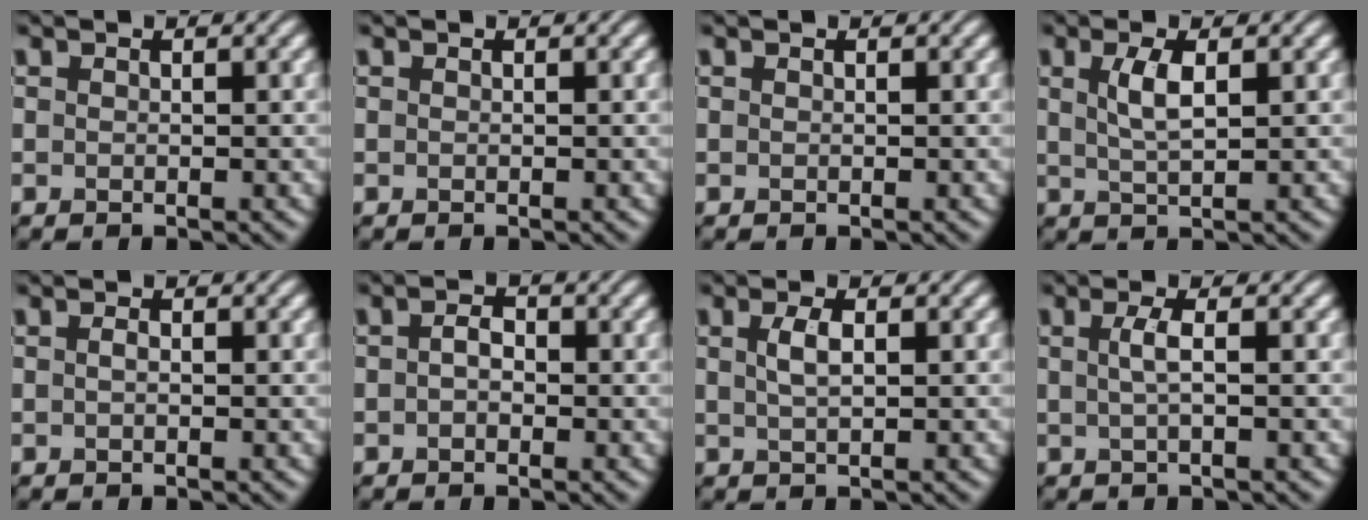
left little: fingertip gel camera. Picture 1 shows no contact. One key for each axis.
{"total": 0.0}
{"total": 0.0}
{"total": 2.7, "fx": 0.8, "fy": 0.9, "fz": 2.4, "tx": -0.050, "ty": 0.002, "tz": 0.017}
{"total": 0.5, "fx": -0.1, "fy": 0.2, "fz": 0.5, "tx": -0.012, "ty": 0.000, "tz": -0.002}
{"total": 1.5, "fx": -0.1, "fy": 1.0, "fz": 1.2, "tx": -0.019, "ty": 0.002, "tz": -0.006}
{"total": 1.9, "fx": 0.5, "fy": 0.7, "fz": 1.7, "tx": -0.037, "ty": 0.003, "tz": 0.010}
{"total": 1.8, "fx": 0.1, "fy": 0.4, "fz": 1.7, "tx": -0.036, "ty": 0.004, "tz": 0.002}